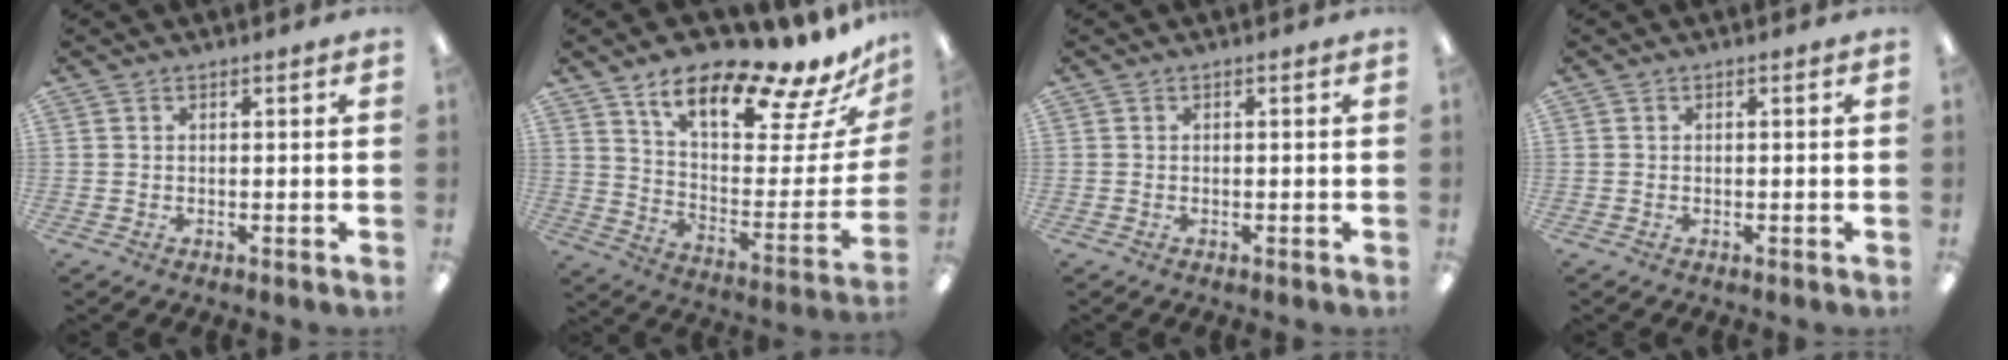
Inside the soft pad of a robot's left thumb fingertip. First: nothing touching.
{"total": 19.3, "force": [15.2, 5.0, 10.6], "torque": [-0.152, -0.117, 0.246]}
{"total": 0.0}
{"total": 0.0}